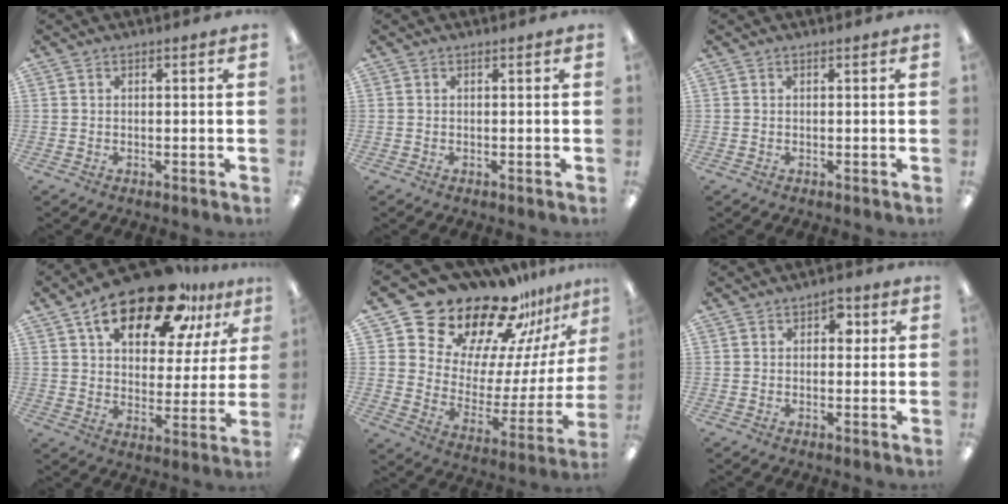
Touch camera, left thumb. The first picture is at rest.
{"total": 0.0}
{"total": 0.0}
{"total": 20.7, "force": [13.4, 9.7, 12.5], "torque": [-0.199, -0.066, 0.225]}
{"total": 22.8, "force": [19.3, 10.1, 6.7], "torque": [-0.114, -0.153, 0.346]}
{"total": 3.8, "force": [1.2, 2.5, 2.6], "torque": [-0.030, 0.001, 0.014]}